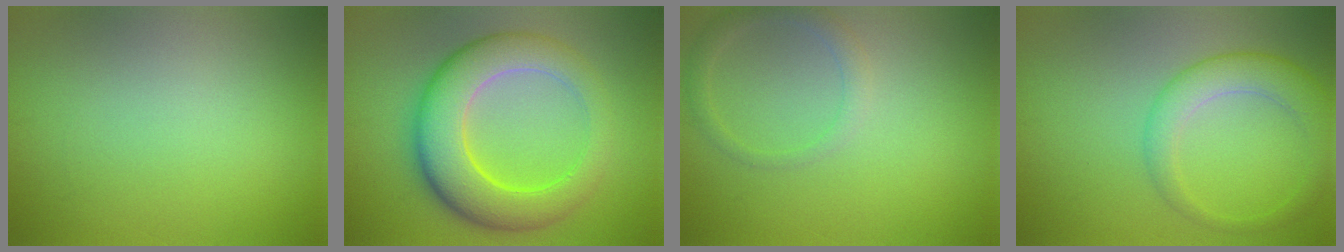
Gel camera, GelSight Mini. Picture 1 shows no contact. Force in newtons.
{"total": 8.9, "press": 8.9, "slide": 0.1}
{"total": 1.9, "press": 1.9, "slide": 0.1}
{"total": 4.1, "press": 4.0, "slide": 0.3}